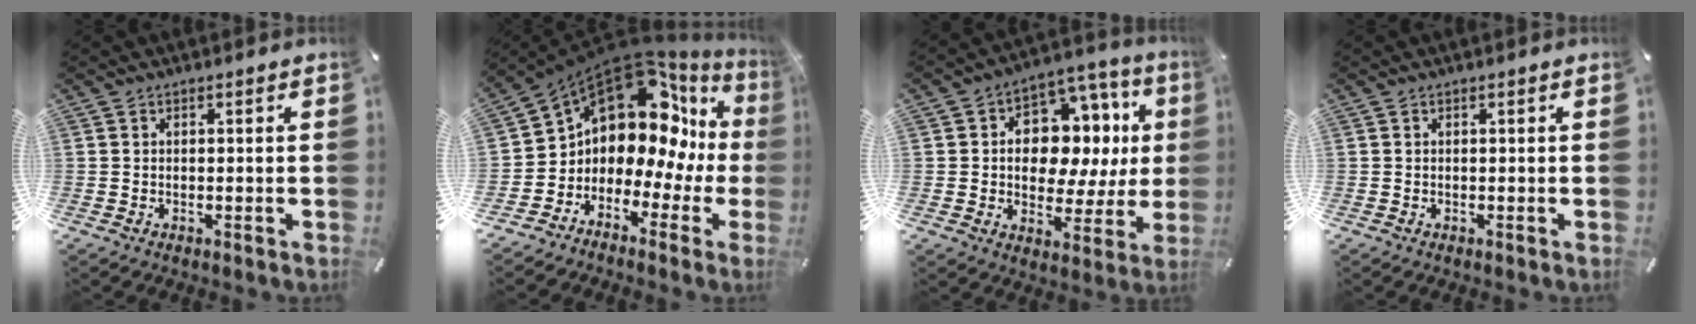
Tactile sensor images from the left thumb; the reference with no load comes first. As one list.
[{"total": 13.2, "force": [6.1, 9.2, 7.3], "torque": [-0.125, -0.071, 0.103]}, {"total": 13.6, "force": [3.2, 10.1, 8.4], "torque": [-0.116, -0.028, 0.063]}, {"total": 0.0}]